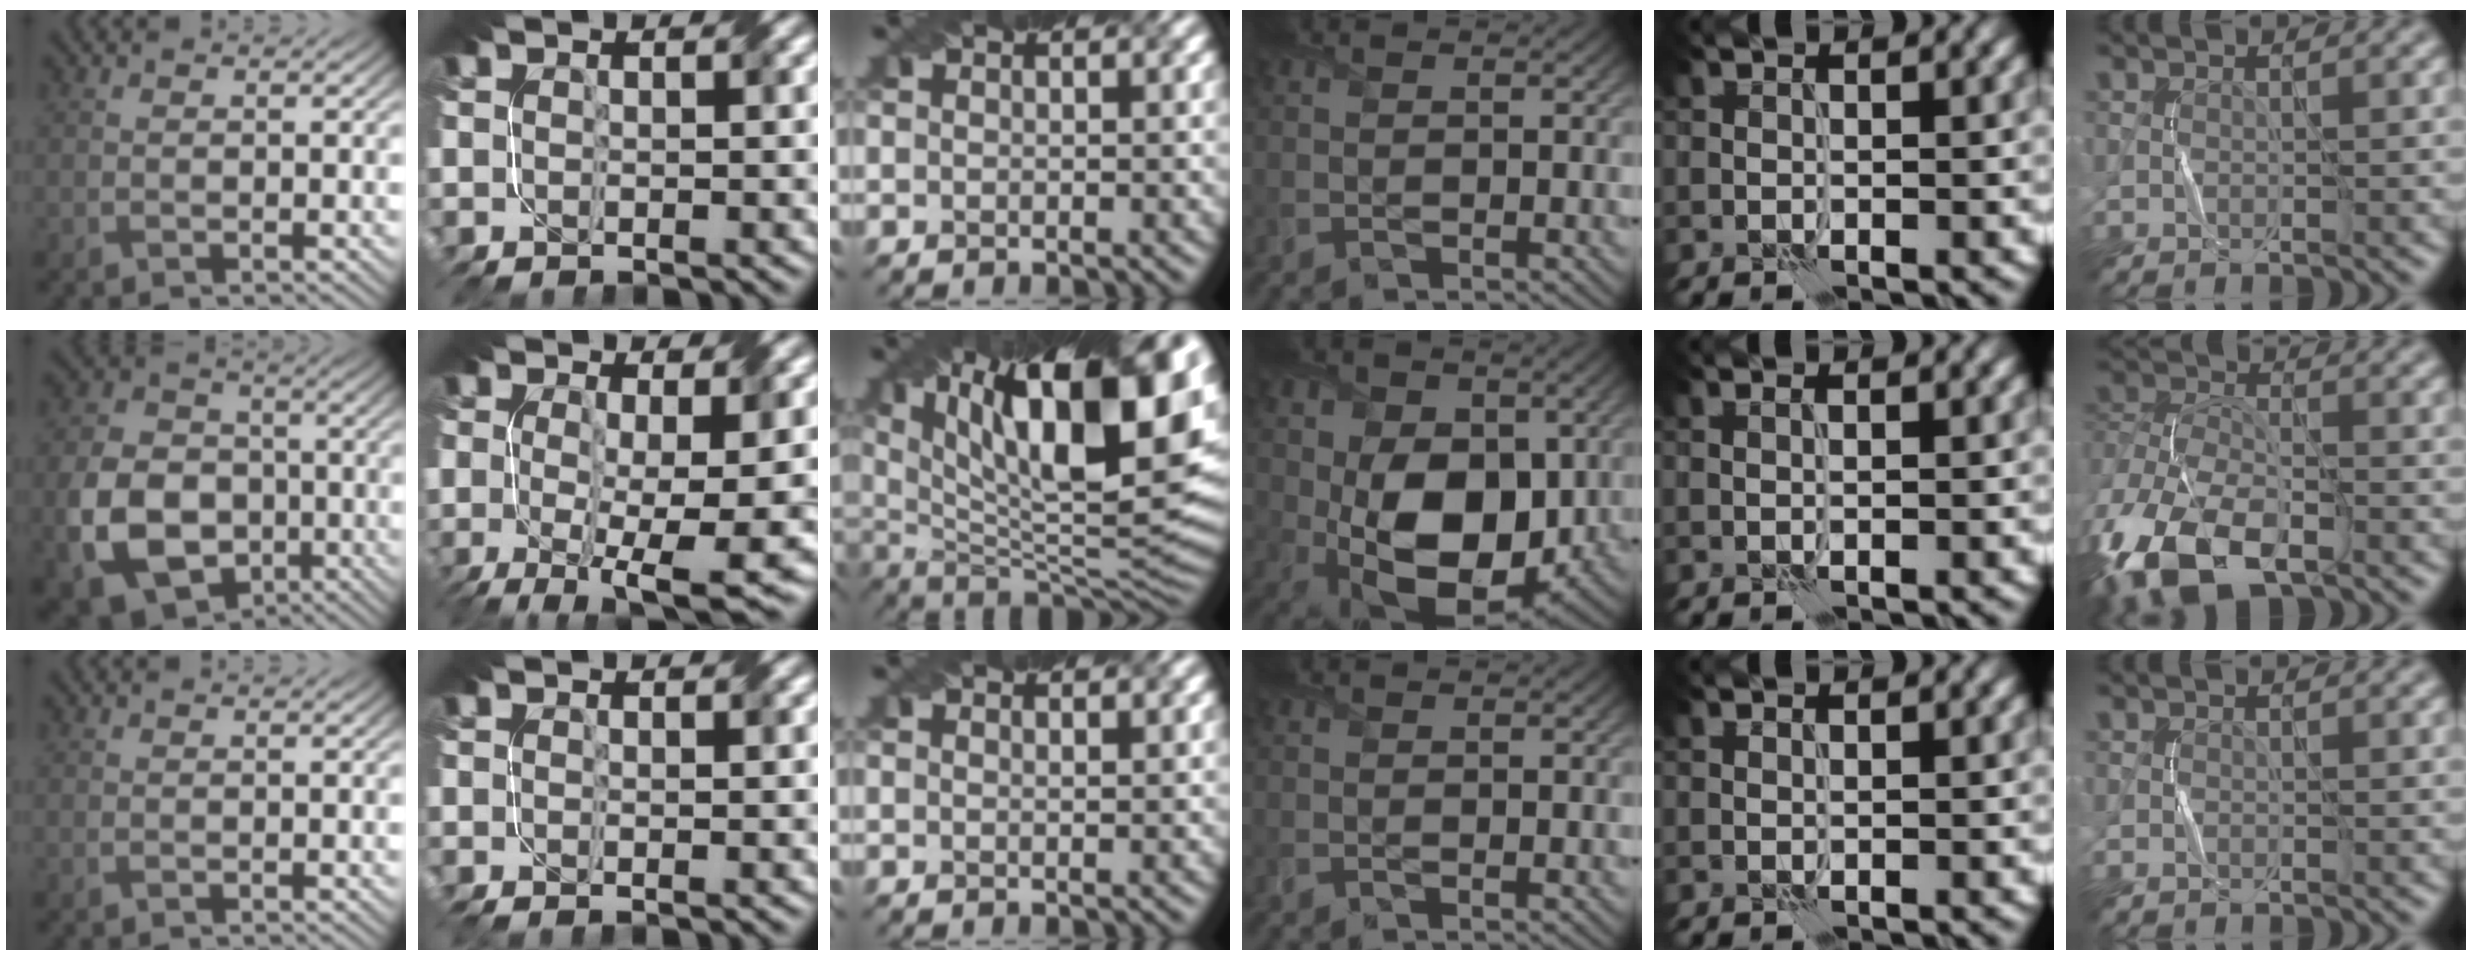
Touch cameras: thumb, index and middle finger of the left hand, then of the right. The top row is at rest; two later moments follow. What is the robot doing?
{"motion": "fold", "object": "netting"}